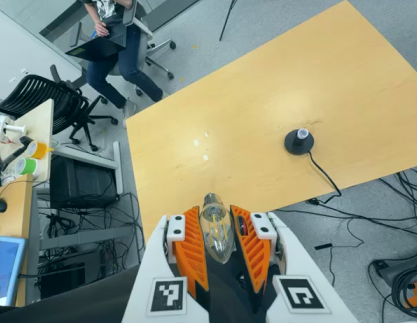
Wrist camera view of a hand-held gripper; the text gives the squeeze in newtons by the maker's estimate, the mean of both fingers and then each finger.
{"total": 14.0, "left": 14.9, "right": 13.2}